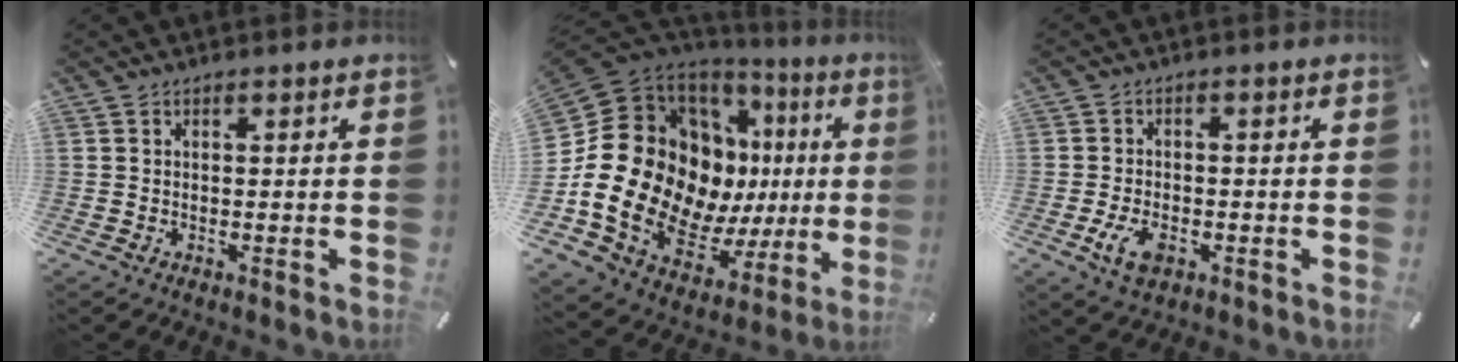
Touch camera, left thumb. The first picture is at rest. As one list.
[{"total": 26.9, "force": [-0.1, 18.6, 19.4], "torque": [-0.354, -0.045, 0.045]}, {"total": 5.3, "force": [-2.1, 3.3, 3.6], "torque": [-0.084, 0.004, -0.042]}]